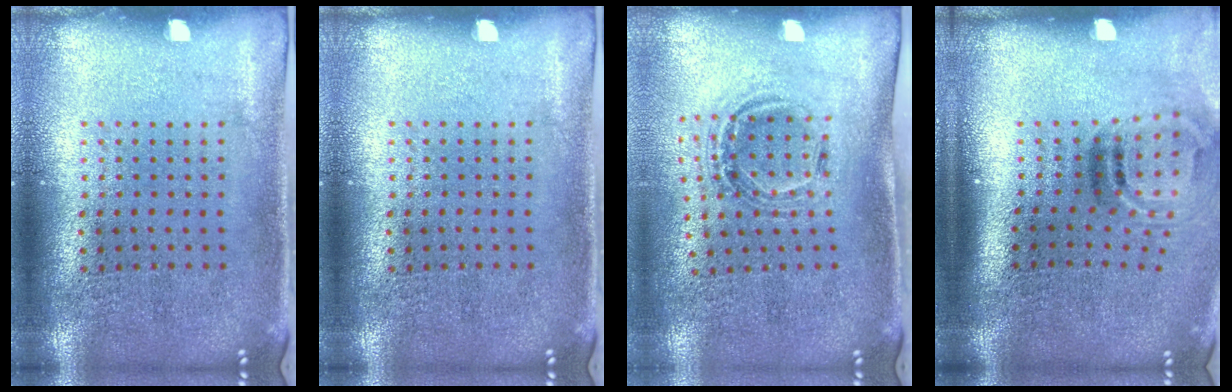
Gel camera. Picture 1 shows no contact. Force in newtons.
{"total": 0.0}
{"total": 1.0, "press": 1.0, "slide": 0.1}
{"total": 2.1, "press": 1.3, "slide": 1.7}